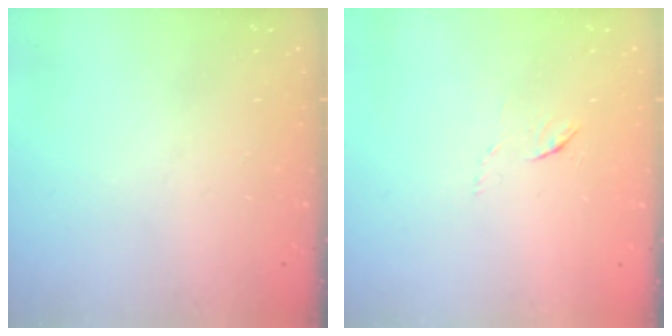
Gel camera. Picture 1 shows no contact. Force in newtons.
{"total": 3.7, "press": 3.7, "slide": 0.4}